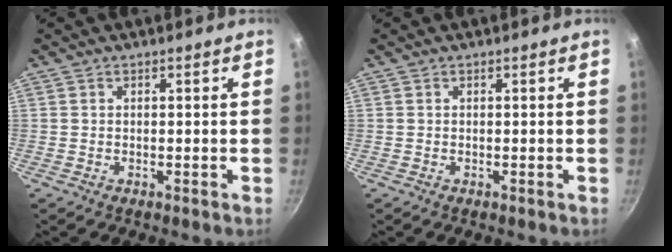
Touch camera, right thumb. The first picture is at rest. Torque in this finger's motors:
{"motor_torque": [0.08, 0.09, -0.01, 0.00, 0.02]}